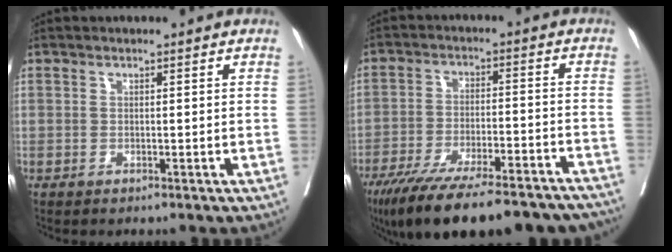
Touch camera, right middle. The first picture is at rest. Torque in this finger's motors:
{"motor_torque": [1.07, -1.06, 0.50, 0.21]}